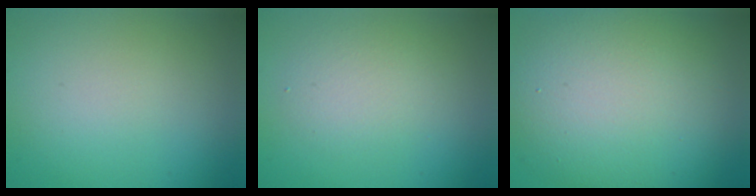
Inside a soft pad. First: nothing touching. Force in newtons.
{"total": 2.7, "press": 2.7, "slide": 0.1}
{"total": 11.9, "press": 11.8, "slide": 0.7}